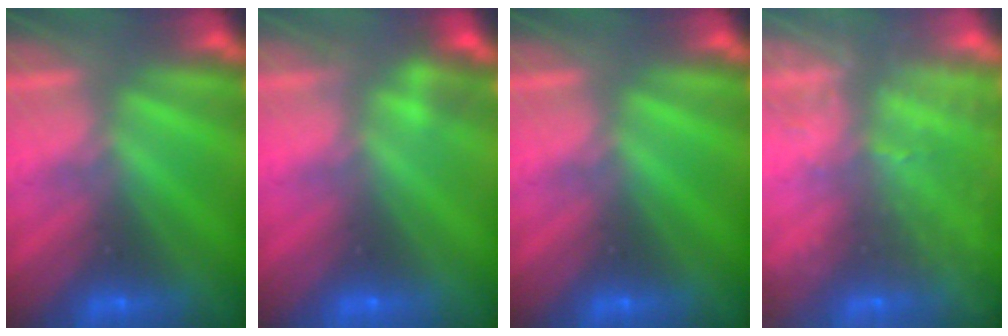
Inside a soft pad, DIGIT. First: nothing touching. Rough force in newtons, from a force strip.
{"total": 2.2}
{"total": 0.0}
{"total": 13.7}